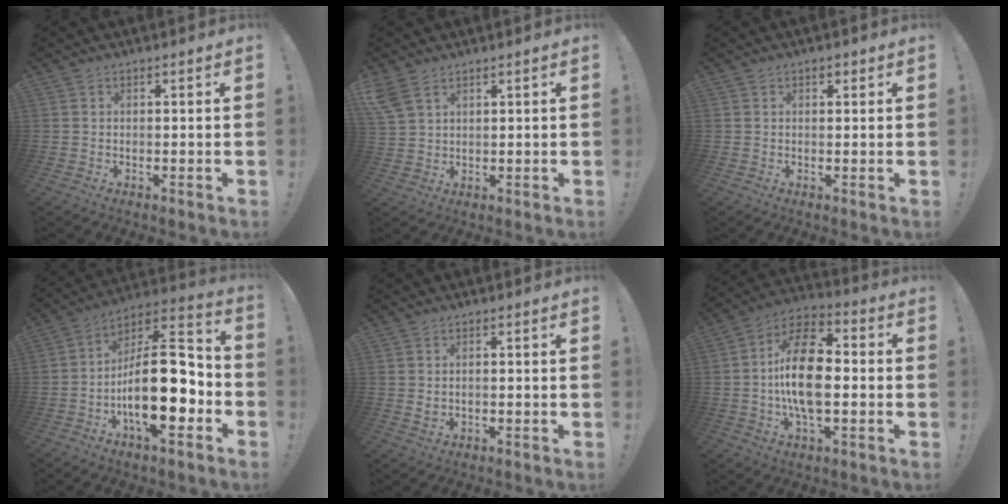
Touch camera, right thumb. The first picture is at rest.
{"total": 5.9, "force": [3.6, 3.3, 3.3], "torque": [-0.071, -0.012, 0.074]}
{"total": 1.0, "force": [0.6, 0.7, 0.4], "torque": [0.002, -0.002, 0.008]}
{"total": 22.2, "force": [-5.2, 9.3, 19.5], "torque": [-0.328, 0.019, -0.079]}
{"total": 1.1, "force": [0.0, 0.5, 1.0], "torque": [-0.018, 0.001, 0.000]}
{"total": 17.5, "force": [-1.2, 9.1, 14.9], "torque": [-0.271, 0.009, -0.024]}